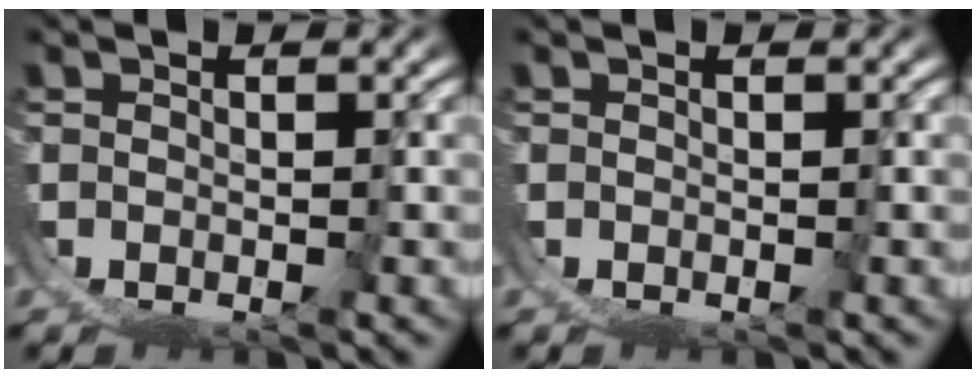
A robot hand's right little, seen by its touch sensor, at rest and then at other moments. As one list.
[{"total": 0.0}]